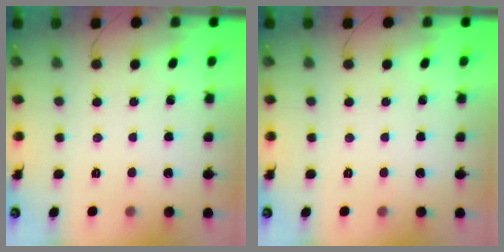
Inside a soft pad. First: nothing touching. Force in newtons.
{"total": 0.0}